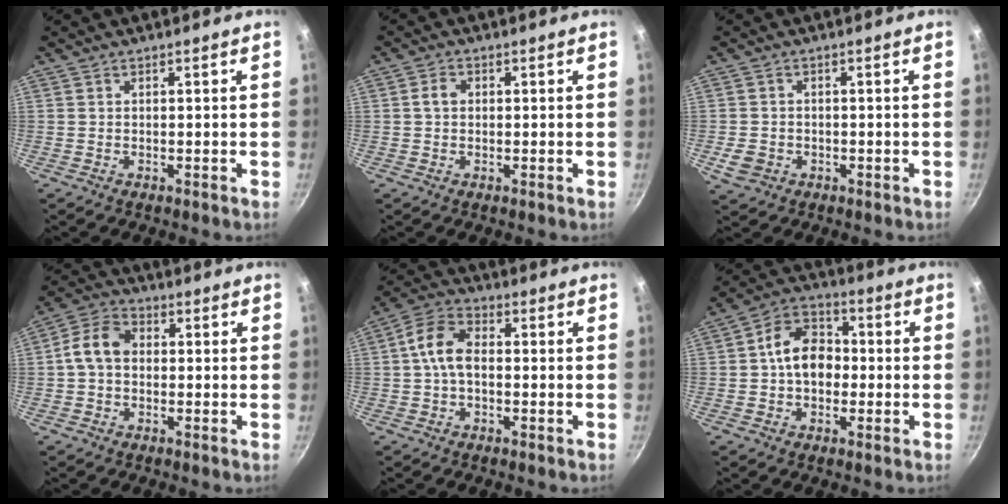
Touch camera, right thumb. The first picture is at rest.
{"total": 2.3, "force": [0.2, 1.8, 1.4], "torque": [-0.020, 0.007, 0.002]}
{"total": 4.2, "force": [-1.2, 3.6, 1.9], "torque": [-0.032, 0.007, -0.015]}
{"total": 7.3, "force": [0.1, 5.5, 4.8], "torque": [-0.076, 0.021, -0.015]}
{"total": 7.9, "force": [-0.1, 5.1, 6.0], "torque": [-0.108, 0.029, -0.013]}
{"total": 10.7, "force": [-0.3, 8.0, 7.1], "torque": [-0.074, 0.030, -0.021]}